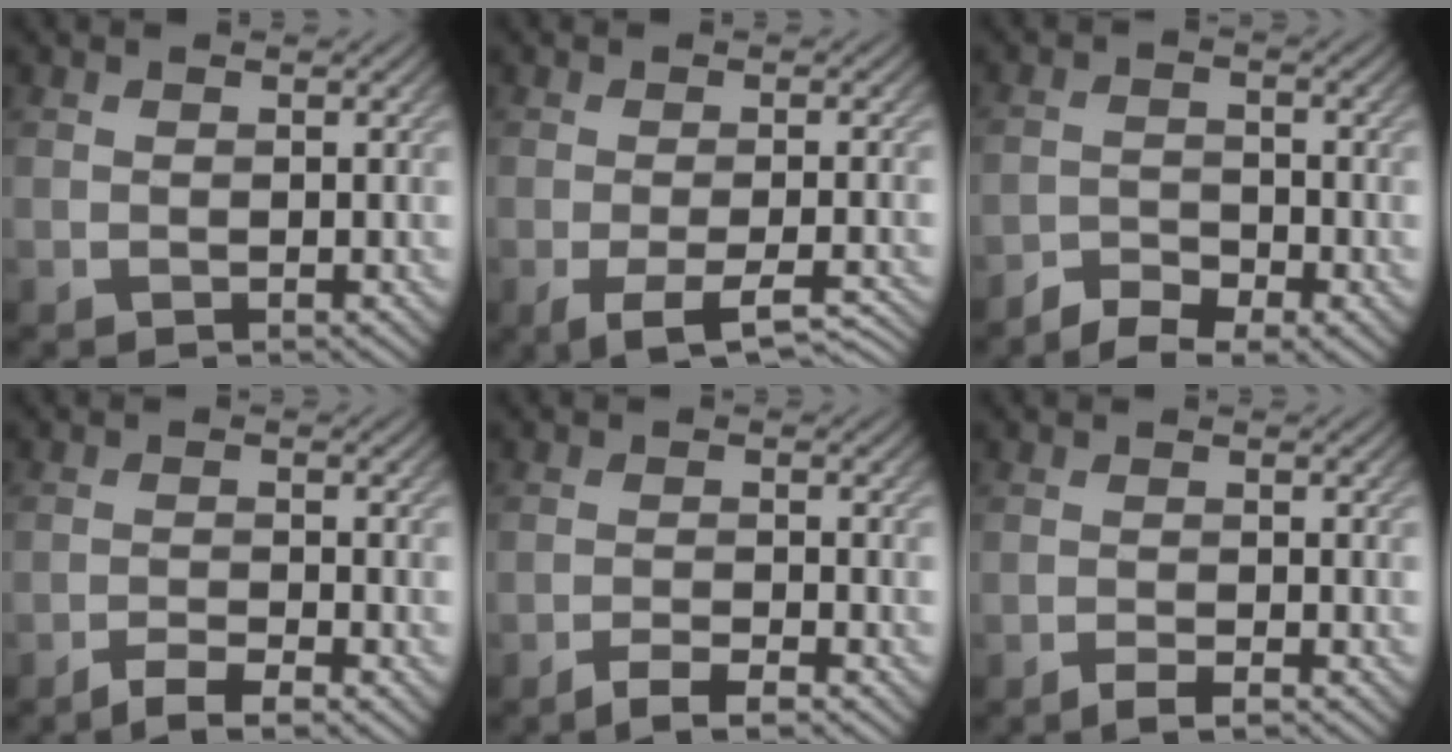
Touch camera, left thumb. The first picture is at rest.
{"total": 6.2, "force": [-3.0, 1.7, 5.1], "torque": [-0.077, -0.009, -0.042]}
{"total": 4.9, "force": [-3.7, 1.9, 2.5], "torque": [-0.042, -0.005, -0.066]}
{"total": 3.3, "force": [-2.5, 0.5, 2.1], "torque": [-0.036, 0.003, -0.051]}
{"total": 3.0, "force": [-2.3, 0.4, 1.9], "torque": [-0.031, 0.003, -0.048]}
{"total": 1.8, "force": [-1.3, 0.2, 1.2], "torque": [-0.018, 0.003, -0.030]}